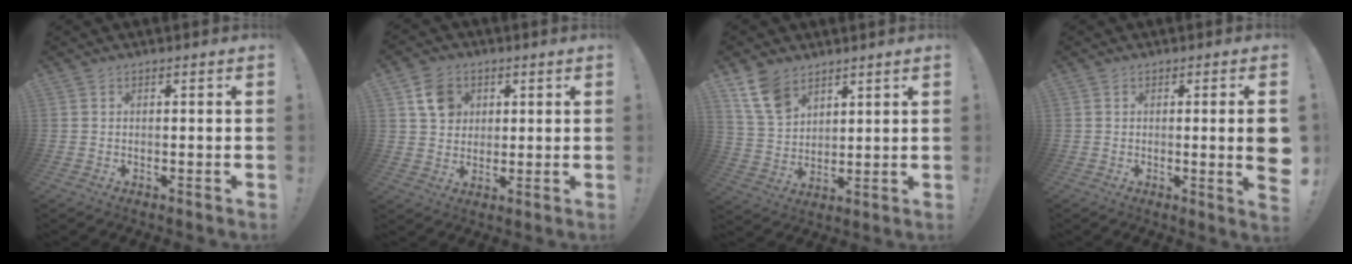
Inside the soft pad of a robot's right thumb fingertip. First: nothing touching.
{"total": 8.4, "force": [3.6, 7.1, 2.8], "torque": [-0.035, -0.011, 0.070]}
{"total": 10.7, "force": [7.2, 6.3, 4.9], "torque": [-0.101, -0.029, 0.144]}
{"total": 6.4, "force": [0.1, -0.2, 6.4], "torque": [-0.095, -0.010, 0.000]}